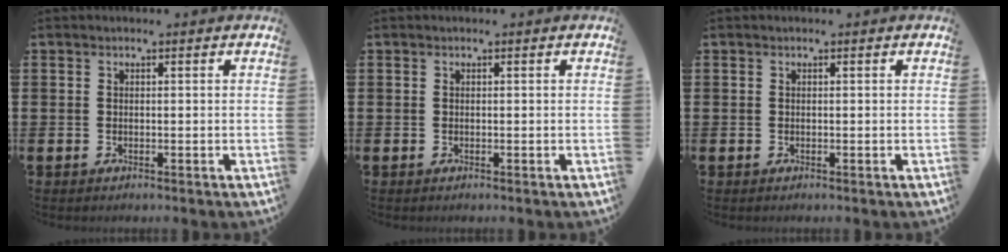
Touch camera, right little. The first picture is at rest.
{"total": 0.0}
{"total": 0.0}